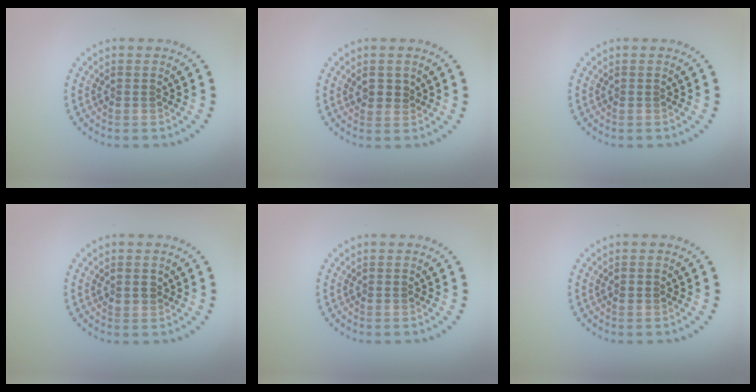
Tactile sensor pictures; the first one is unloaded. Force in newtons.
{"total": 1.3, "press": 1.1, "slide": 0.6}
{"total": 0.0}
{"total": 0.6, "press": 0.6, "slide": 0.2}
{"total": 0.0}
{"total": 0.6, "press": 0.6, "slide": 0.1}